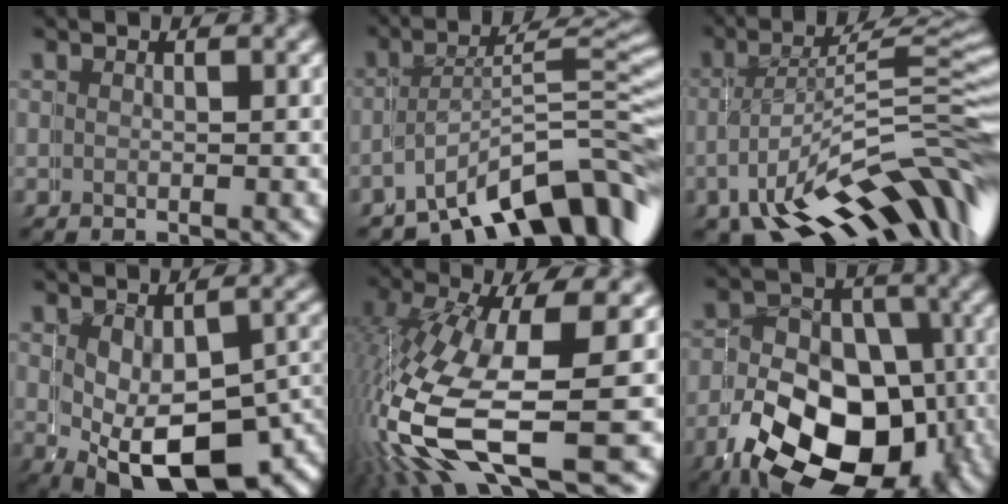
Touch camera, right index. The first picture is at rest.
{"total": 9.2, "force": [-5.6, 3.6, 6.3], "torque": [-0.062, -0.017, -0.078]}
{"total": 11.3, "force": [-5.4, 5.2, 8.5], "torque": [-0.115, -0.029, -0.064]}
{"total": 7.4, "force": [-1.7, 4.2, 5.9], "torque": [-0.102, -0.037, -0.012]}
{"total": 10.3, "force": [-3.2, 5.4, 8.2], "torque": [-0.198, -0.060, -0.017]}
{"total": 15.4, "force": [-5.7, 10.9, 9.2], "torque": [-0.135, -0.062, -0.067]}